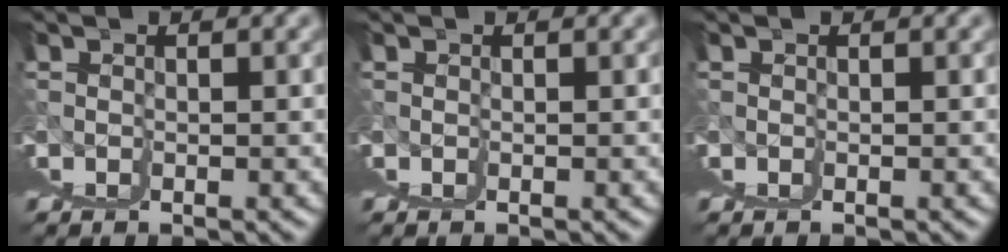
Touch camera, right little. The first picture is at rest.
{"total": 0.0}
{"total": 0.0}